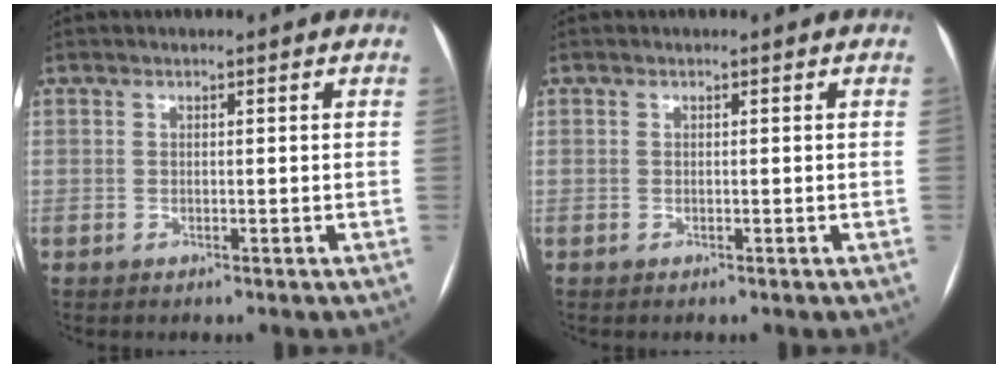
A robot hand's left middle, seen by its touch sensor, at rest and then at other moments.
{"total": 0.0}